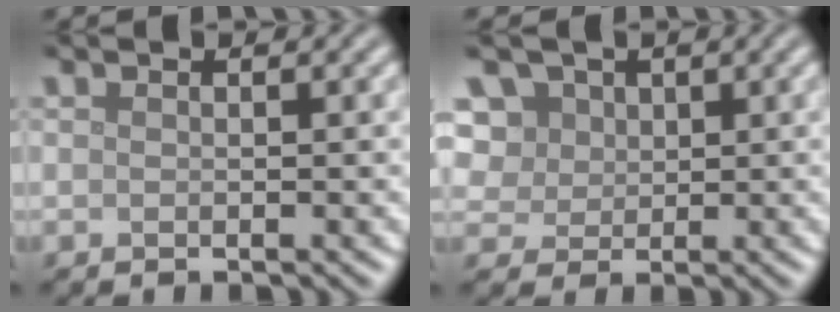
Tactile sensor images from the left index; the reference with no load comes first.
{"total": 7.4, "force": [3.5, 5.7, 3.1], "torque": [-0.066, 0.024, 0.044]}